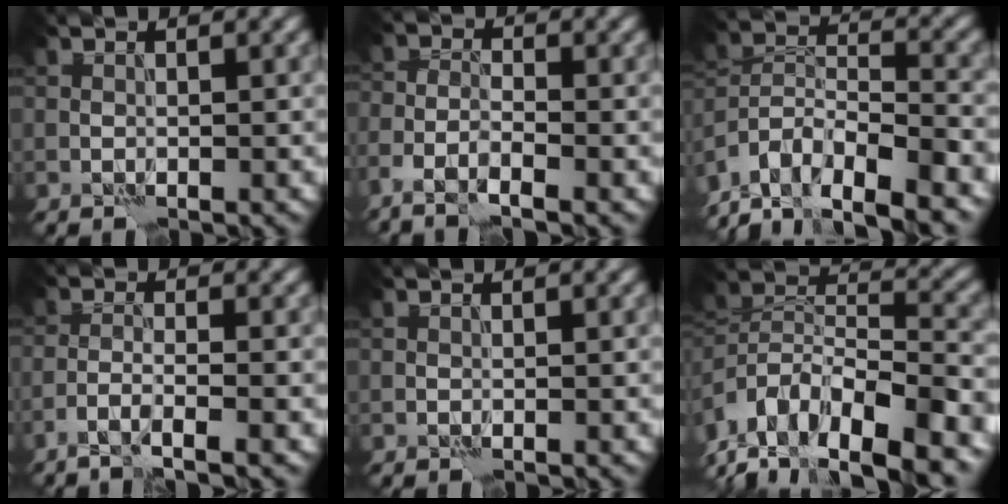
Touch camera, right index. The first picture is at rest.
{"total": 3.2, "force": [-2.4, 0.6, 2.0], "torque": [-0.039, -0.001, -0.054]}
{"total": 10.1, "force": [-8.7, 3.1, 3.9], "torque": [-0.053, 0.013, -0.142]}
{"total": 2.6, "force": [-1.9, 0.1, 1.8], "torque": [-0.030, 0.003, -0.045]}
{"total": 0.0}
{"total": 12.1, "force": [-7.7, 5.0, 7.9], "torque": [-0.137, 0.034, -0.116]}